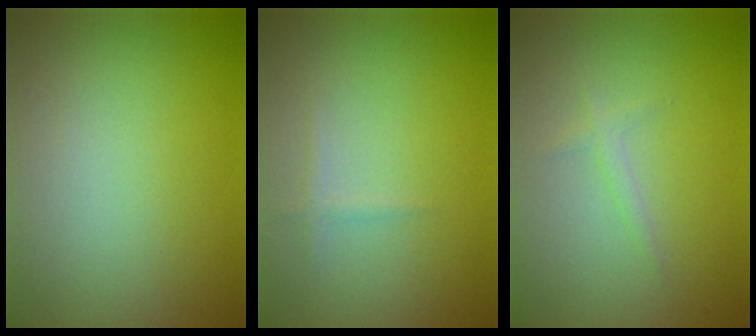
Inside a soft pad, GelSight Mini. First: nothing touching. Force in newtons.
{"total": 0.7, "press": 0.7, "slide": 0.1}
{"total": 0.9, "press": 0.9, "slide": 0.1}